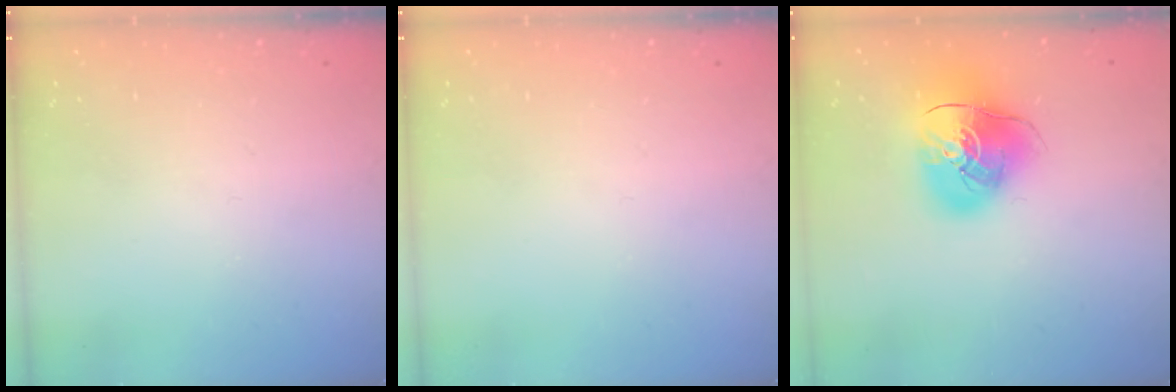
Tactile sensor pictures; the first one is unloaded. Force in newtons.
{"total": 0.0}
{"total": 12.3, "press": 12.2, "slide": 1.9}